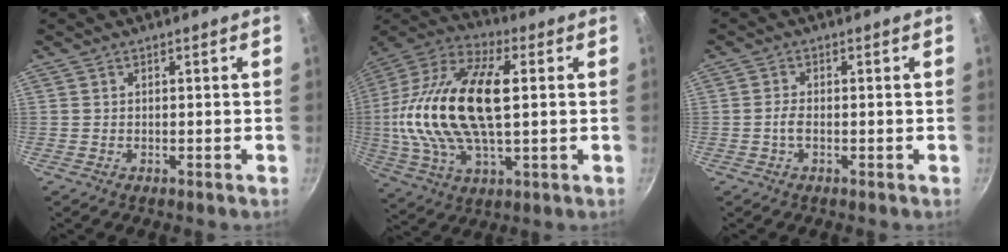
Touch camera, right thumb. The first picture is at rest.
{"total": 24.6, "force": [2.2, 12.0, 21.4], "torque": [-0.426, 0.020, 0.029]}
{"total": 1.8, "force": [-0.5, 0.8, 1.5], "torque": [-0.037, 0.007, -0.015]}